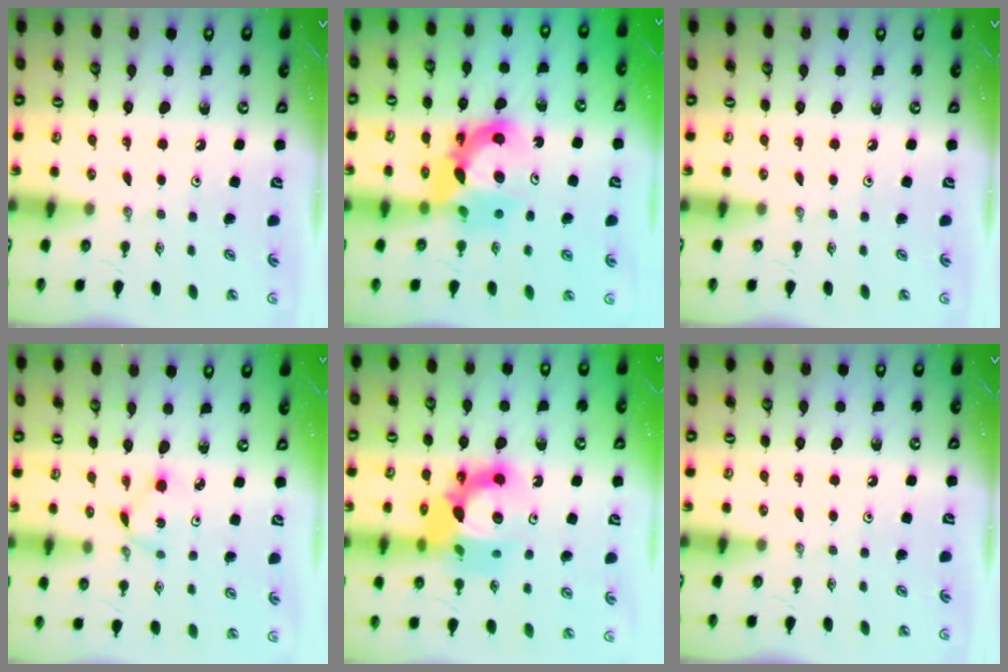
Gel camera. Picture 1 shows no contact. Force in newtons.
{"total": 9.8, "press": 9.8, "slide": 0.5}
{"total": 0.0}
{"total": 2.1, "press": 2.1, "slide": 0.3}
{"total": 14.1, "press": 14.1, "slide": 1.3}
{"total": 0.0}